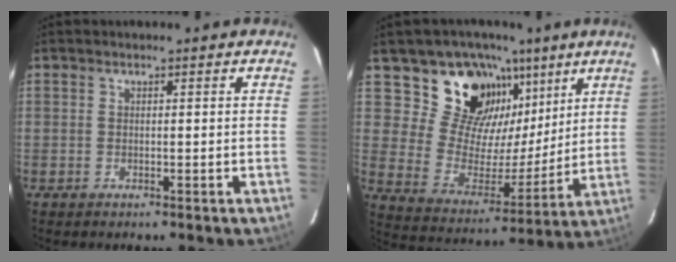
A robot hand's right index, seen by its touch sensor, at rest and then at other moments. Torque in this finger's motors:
{"motor_torque": [1.08, 1.06, 0.23, 0.03]}